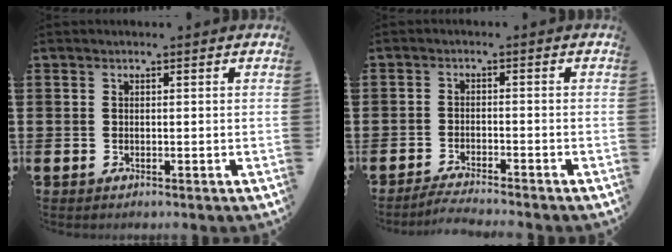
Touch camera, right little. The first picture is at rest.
{"total": 2.2, "force": [-2.1, -0.3, 0.4], "torque": [-0.007, 0.003, -0.043]}